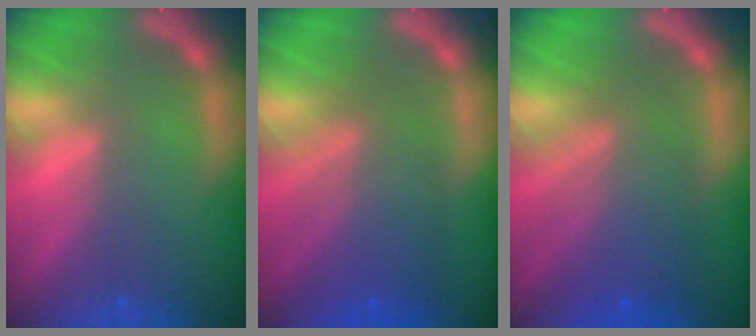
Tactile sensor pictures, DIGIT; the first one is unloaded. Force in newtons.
{"total": 7.5}
{"total": 8.0}